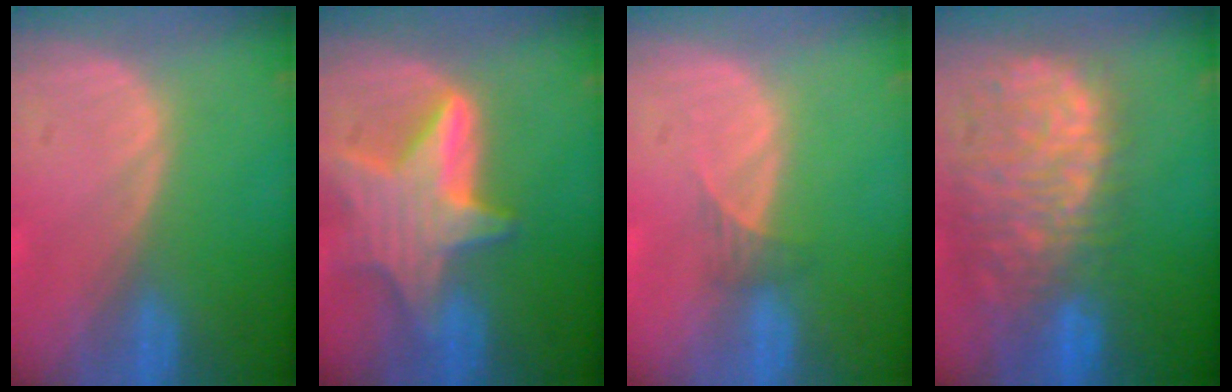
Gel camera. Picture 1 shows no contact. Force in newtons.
{"total": 8.6, "press": 8.6, "slide": 0.5}
{"total": 1.6, "press": 1.3, "slide": 0.9}
{"total": 13.1, "press": 10.8, "slide": 7.3}